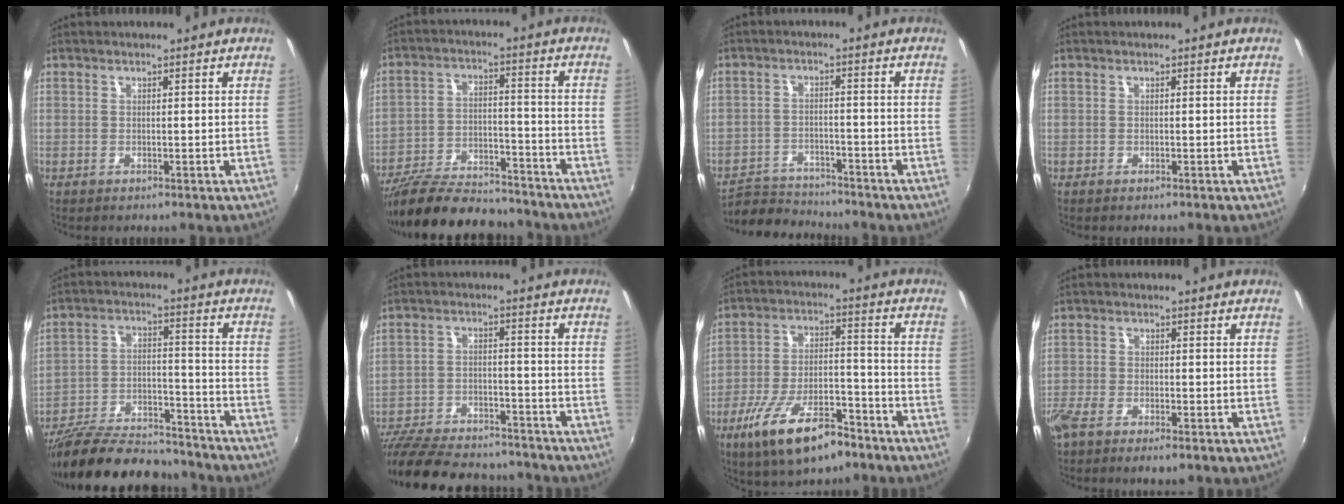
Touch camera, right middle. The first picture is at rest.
{"total": 20.5, "force": [-17.6, 5.7, 8.9], "torque": [-0.182, -0.020, -0.270]}
{"total": 7.6, "force": [-7.3, 2.3, 0.6], "torque": [-0.033, 0.010, -0.125]}
{"total": 0.0}
{"total": 23.3, "force": [-19.6, 7.0, 10.4], "torque": [-0.203, -0.011, -0.294]}
{"total": 22.2, "force": [-18.9, 7.3, 8.9], "torque": [-0.199, -0.015, -0.279]}
{"total": 16.4, "force": [-10.5, 5.9, 11.1], "torque": [-0.217, -0.021, -0.173]}
{"total": 7.1, "force": [-4.8, 2.6, 4.5], "torque": [-0.114, -0.024, -0.092]}